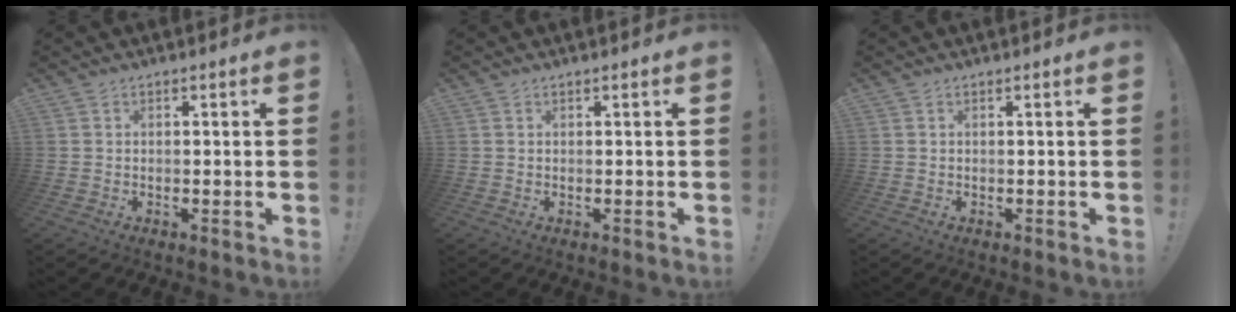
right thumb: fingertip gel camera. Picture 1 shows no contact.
{"total": 0.0}
{"total": 0.0}